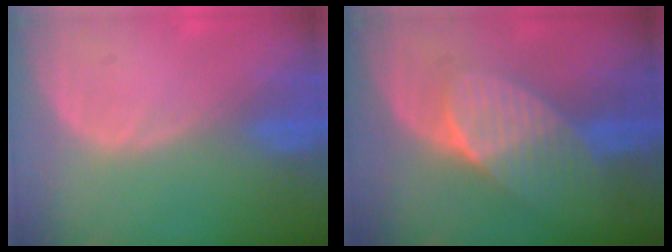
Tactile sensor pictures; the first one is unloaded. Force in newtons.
{"total": 7.8, "press": 7.0, "slide": 3.4}